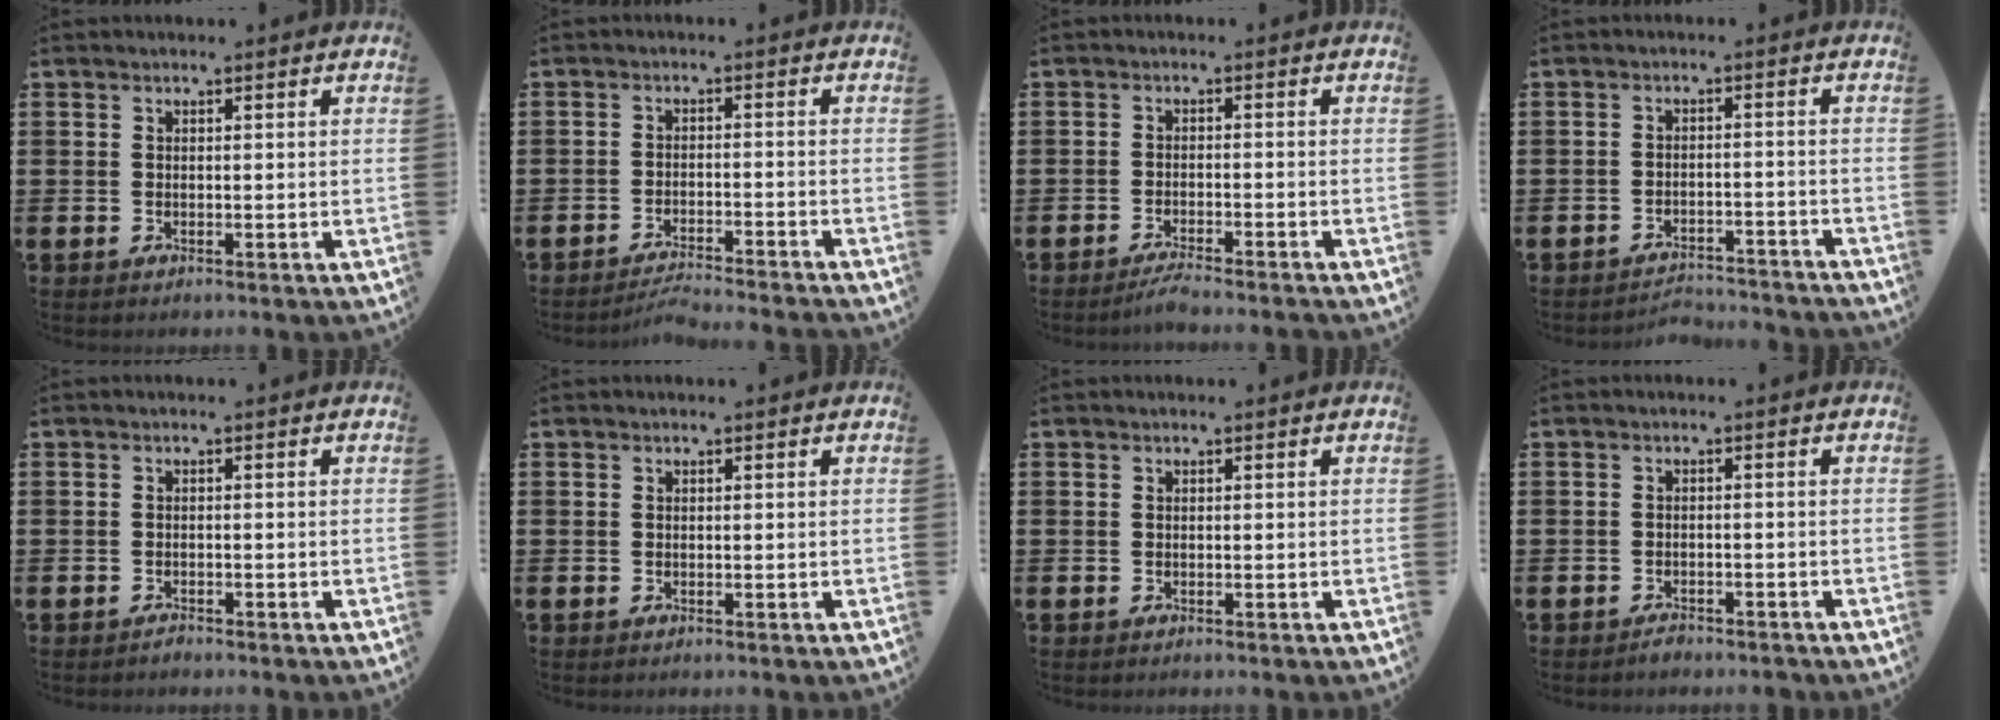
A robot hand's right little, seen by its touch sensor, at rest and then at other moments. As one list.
[{"total": 2.7, "force": [-2.6, -0.3, 0.5], "torque": [-0.010, 0.002, -0.055]}, {"total": 2.1, "force": [-1.8, -0.1, 0.9], "torque": [-0.015, 0.005, -0.036]}, {"total": 2.8, "force": [-2.8, 0.0, -0.1], "torque": [-0.005, 0.004, -0.060]}, {"total": 0.6, "force": [-0.6, 0.1, 0.1], "torque": [-0.004, -0.002, -0.011]}, {"total": 0.0}, {"total": 0.0}, {"total": 1.1, "force": [-1.1, 0.3, 0.1], "torque": [-0.006, 0.000, -0.022]}]